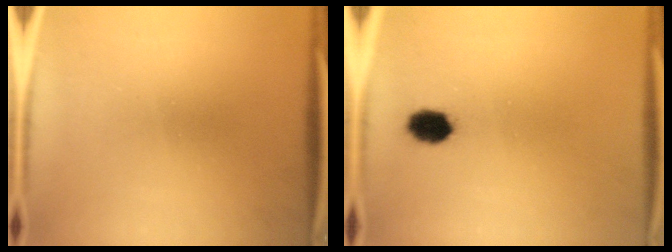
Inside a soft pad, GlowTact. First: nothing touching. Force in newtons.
{"total": 5.1}